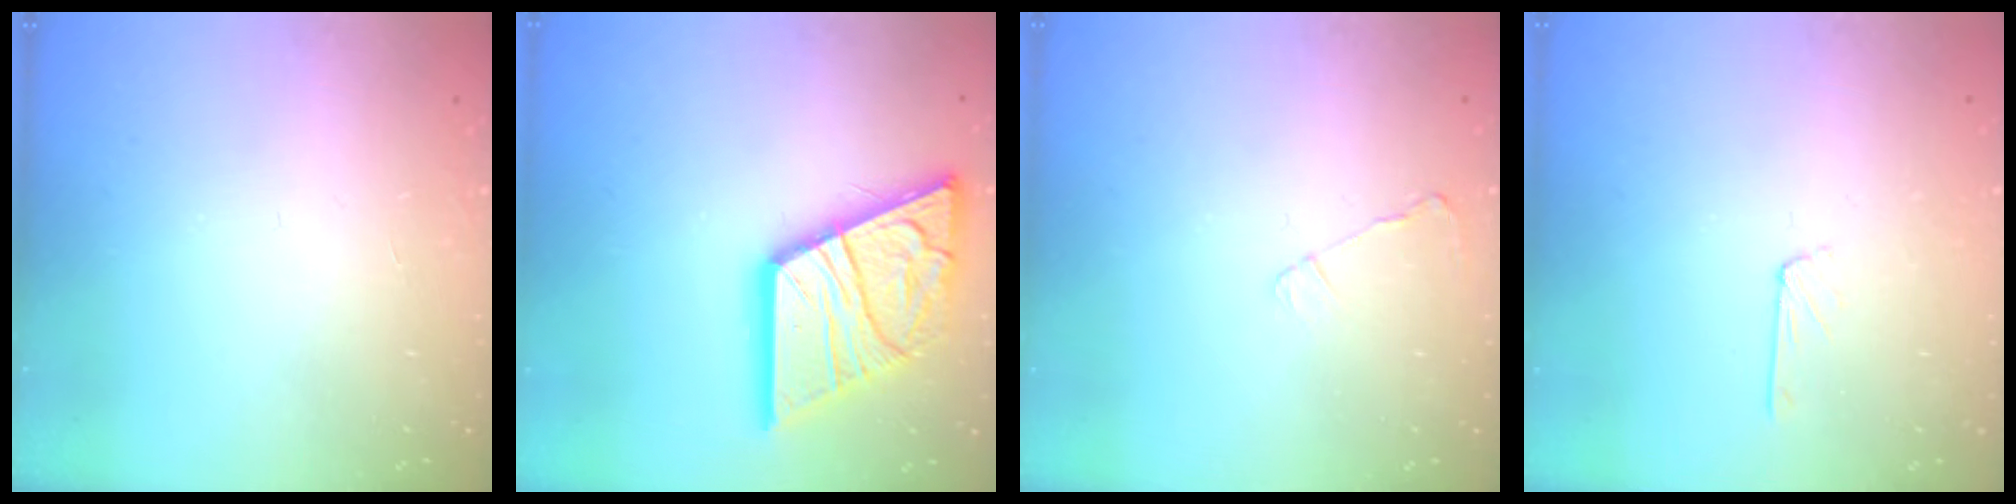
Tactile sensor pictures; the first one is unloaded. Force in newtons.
{"total": 21.9, "press": 21.7, "slide": 2.4}
{"total": 2.6, "press": 2.6, "slide": 0.5}
{"total": 3.5, "press": 3.5, "slide": 0.3}